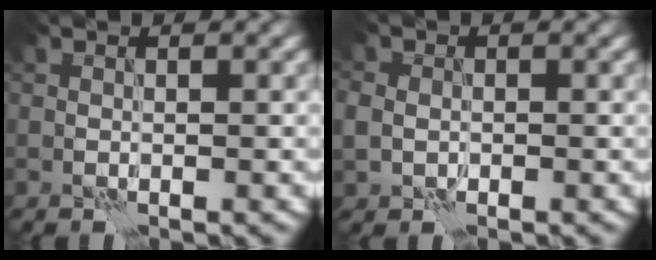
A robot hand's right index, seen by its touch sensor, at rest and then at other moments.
{"total": 2.1, "force": [-0.2, 1.8, 0.9], "torque": [-0.019, 0.000, -0.002]}